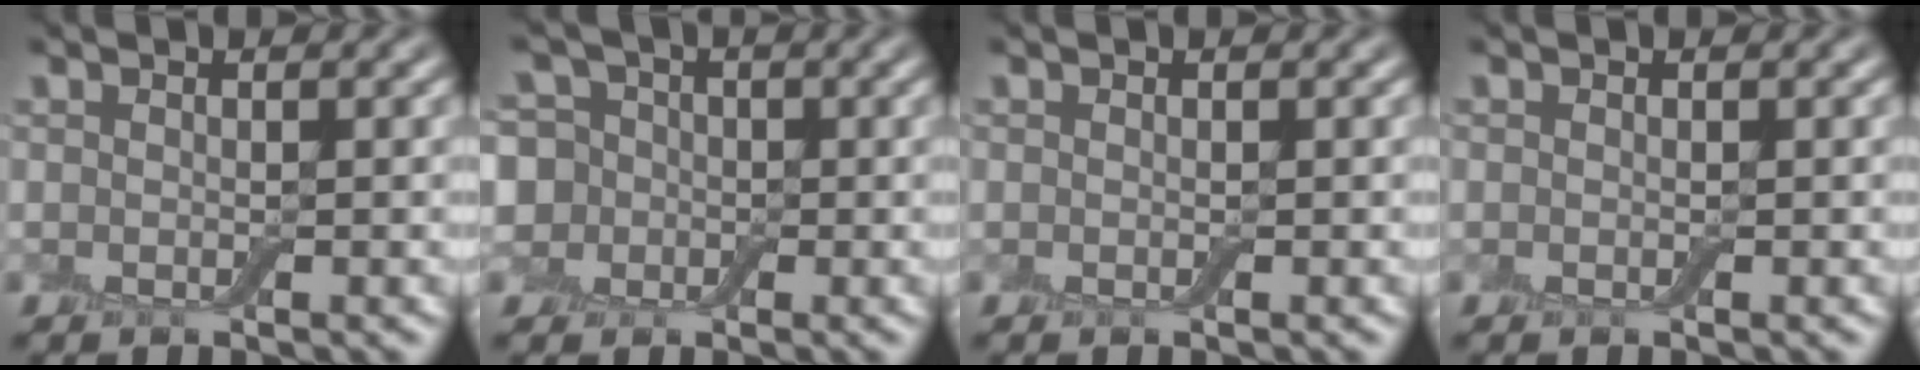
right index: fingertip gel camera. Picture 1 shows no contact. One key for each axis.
{"total": 7.4, "fx": 1.3, "fy": 6.4, "fz": 3.4, "tx": -0.054, "ty": 0.034, "tz": -0.030}
{"total": 0.0}
{"total": 0.0}